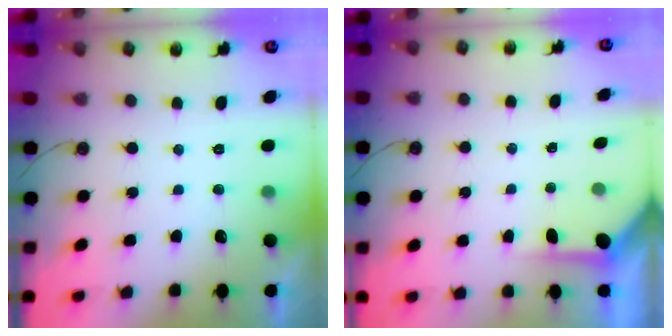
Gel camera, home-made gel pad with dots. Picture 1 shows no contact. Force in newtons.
{"total": 3.9, "press": 3.9, "slide": 0.4}